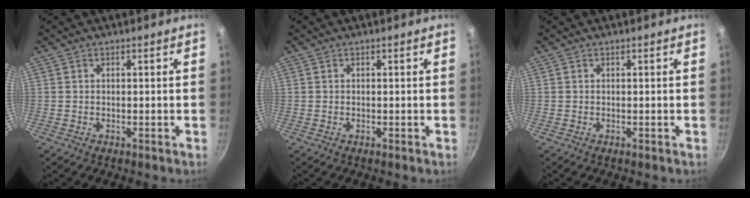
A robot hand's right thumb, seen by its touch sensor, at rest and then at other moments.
{"total": 0.0}
{"total": 0.0}